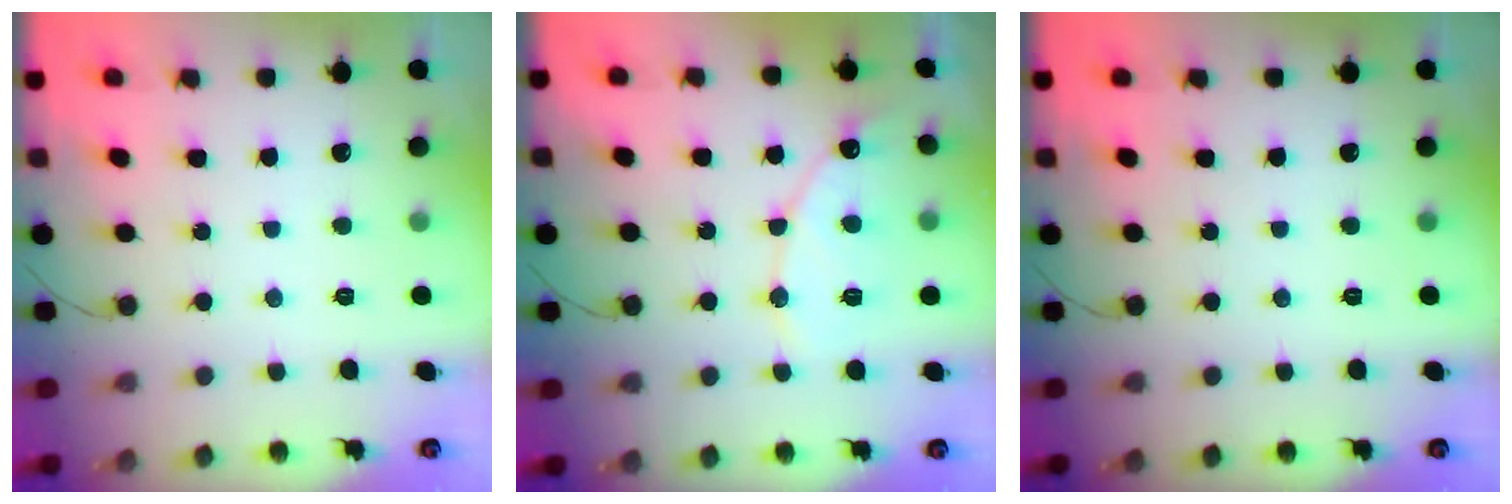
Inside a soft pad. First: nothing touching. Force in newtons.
{"total": 10.7, "press": 10.6, "slide": 1.0}
{"total": 0.0}